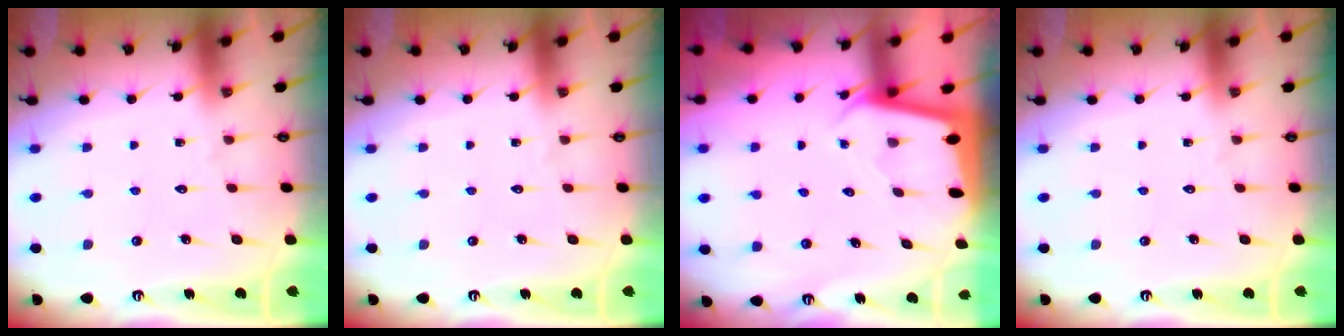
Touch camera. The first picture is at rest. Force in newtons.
{"total": 0.0}
{"total": 1.8, "press": 1.7, "slide": 0.1}
{"total": 0.0}